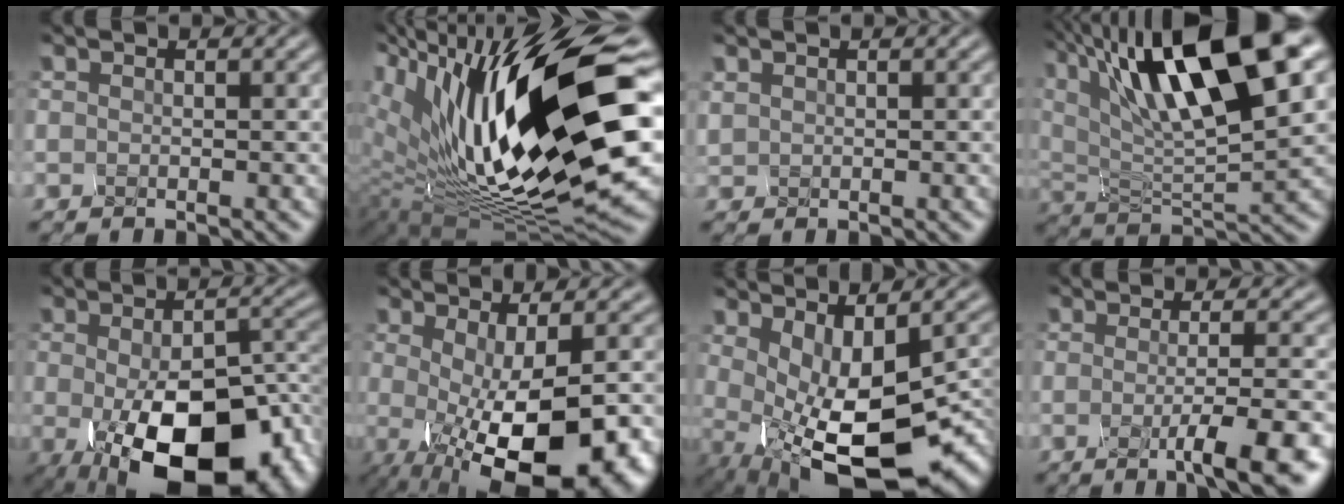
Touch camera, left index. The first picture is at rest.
{"total": 16.4, "force": [4.8, 5.9, 14.5], "torque": [-0.265, -0.003, 0.098]}
{"total": 1.0, "force": [0.5, -0.4, -0.7], "torque": [0.001, 0.002, 0.024]}
{"total": 14.7, "force": [7.7, 4.2, 11.8], "torque": [-0.228, 0.013, 0.146]}
{"total": 16.1, "force": [-6.4, 7.7, 12.6], "torque": [-0.187, -0.035, -0.075]}
{"total": 13.4, "force": [-4.1, 5.0, 11.7], "torque": [-0.175, -0.037, -0.026]}
{"total": 13.1, "force": [-3.0, 5.0, 11.7], "torque": [-0.197, -0.041, -0.013]}
{"total": 6.9, "force": [-2.4, 1.3, 6.3], "torque": [-0.084, -0.013, -0.024]}